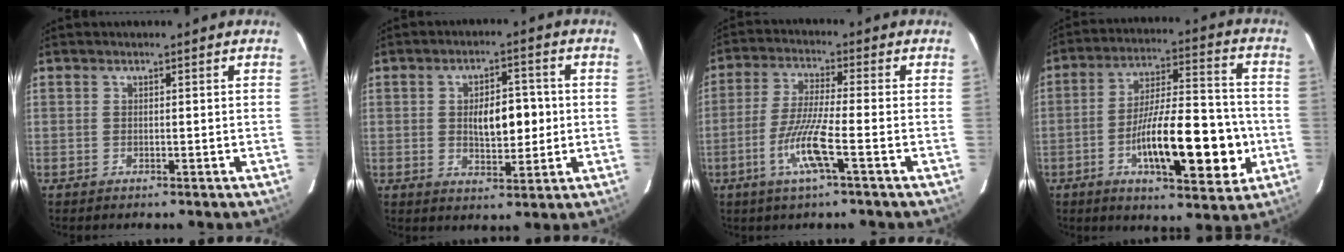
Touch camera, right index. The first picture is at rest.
{"total": 7.4, "force": [0.2, 3.3, 6.6], "torque": [-0.104, 0.008, 0.007]}
{"total": 8.4, "force": [-3.3, -0.1, 7.8], "torque": [-0.157, -0.010, -0.066]}
{"total": 17.6, "force": [-4.9, 4.6, 16.3], "torque": [-0.265, 0.010, -0.074]}